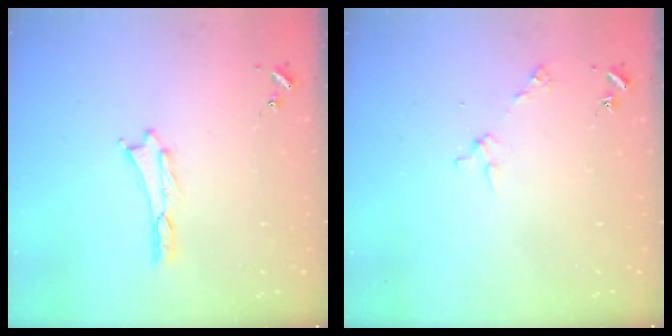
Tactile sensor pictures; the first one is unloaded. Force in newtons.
{"total": 2.9, "press": 2.9, "slide": 0.2}